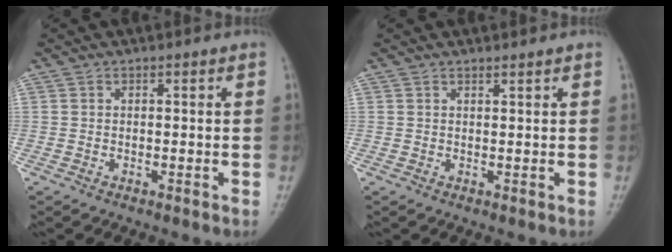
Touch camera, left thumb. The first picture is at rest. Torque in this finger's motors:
{"motor_torque": [-0.16, -0.09, -0.24, 0.08, -0.03]}